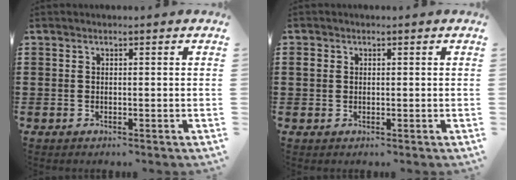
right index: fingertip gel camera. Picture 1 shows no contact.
{"total": 1.2, "force": [0.3, 1.0, 0.6], "torque": [-0.014, 0.004, 0.007]}